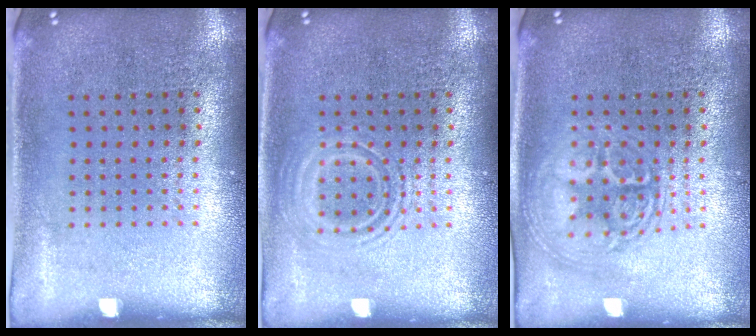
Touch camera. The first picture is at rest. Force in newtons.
{"total": 2.1, "press": 2.1, "slide": 0.3}
{"total": 2.8, "press": 2.8, "slide": 0.4}